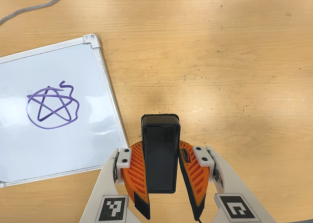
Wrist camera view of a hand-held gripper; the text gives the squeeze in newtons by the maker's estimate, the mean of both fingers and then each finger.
{"total": 8.4, "left": 6.7, "right": 10.2}